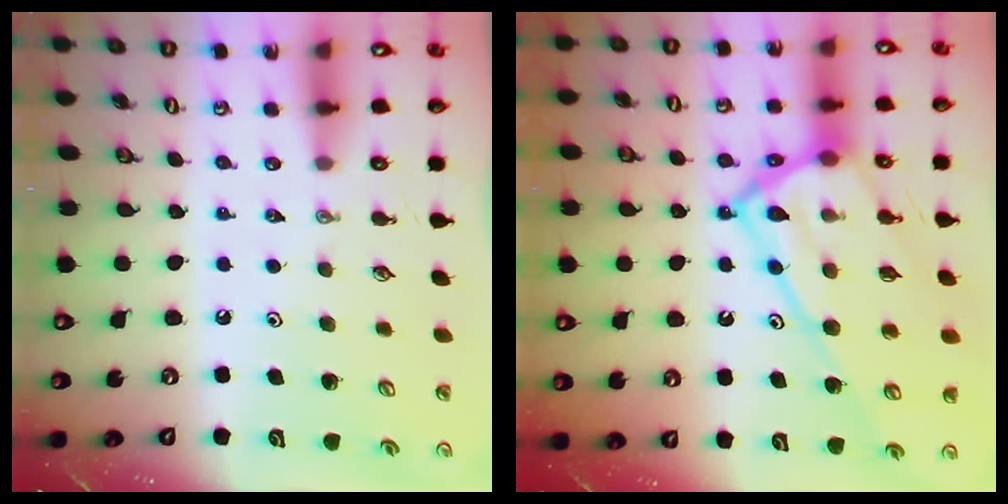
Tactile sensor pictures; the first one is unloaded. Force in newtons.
{"total": 22.2, "press": 22.1, "slide": 1.9}